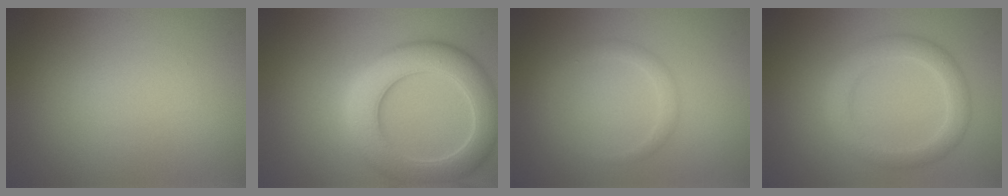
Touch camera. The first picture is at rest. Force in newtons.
{"total": 7.5, "press": 7.5, "slide": 0.7}
{"total": 1.3, "press": 1.3, "slide": 0.0}
{"total": 3.4, "press": 3.4, "slide": 0.0}